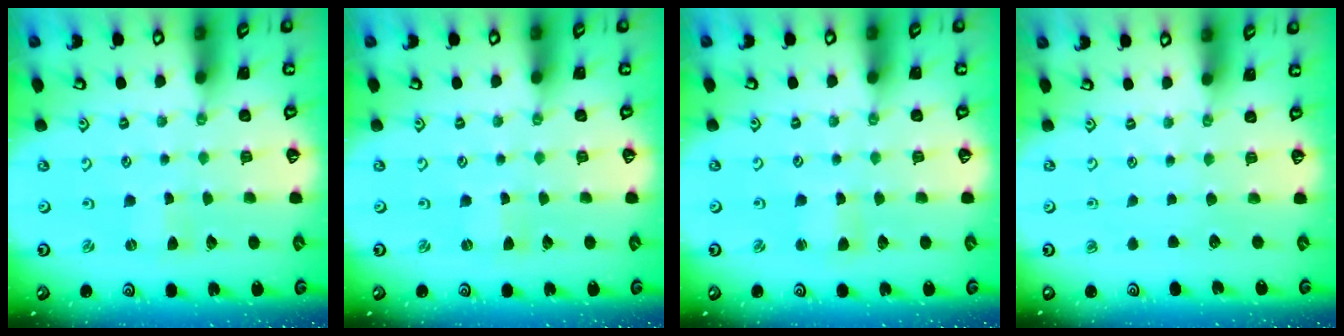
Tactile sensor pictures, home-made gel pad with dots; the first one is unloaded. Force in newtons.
{"total": 0.0}
{"total": 1.5, "press": 1.5, "slide": 0.3}
{"total": 0.0}